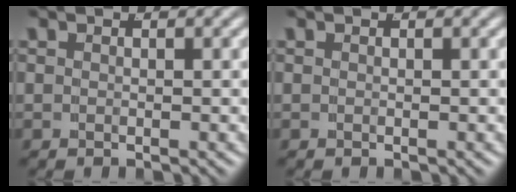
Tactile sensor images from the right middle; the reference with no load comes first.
{"total": 0.0}